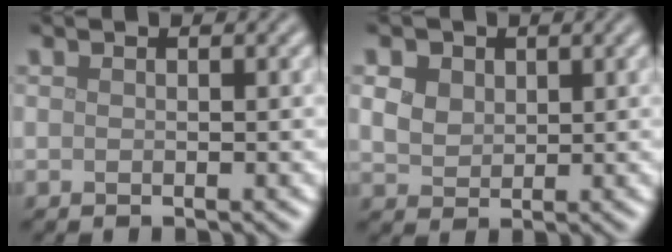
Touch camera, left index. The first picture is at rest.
{"total": 5.0, "force": [2.4, 3.6, 2.5], "torque": [-0.065, 0.019, 0.031]}